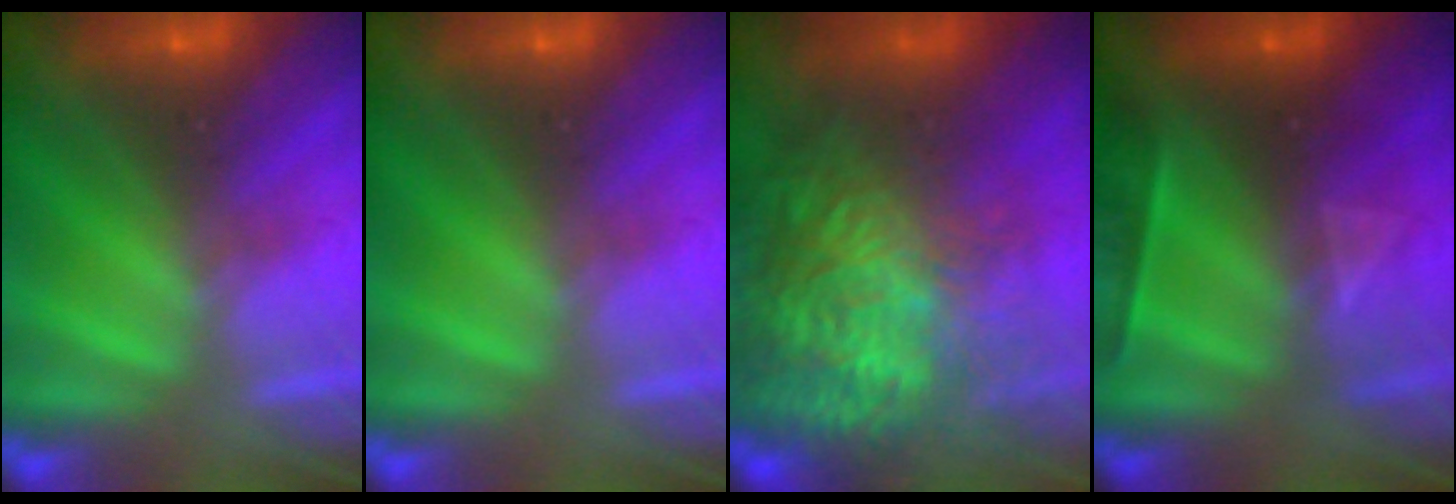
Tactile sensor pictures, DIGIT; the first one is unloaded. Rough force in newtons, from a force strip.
{"total": 0.0}
{"total": 7.3}
{"total": 2.3}